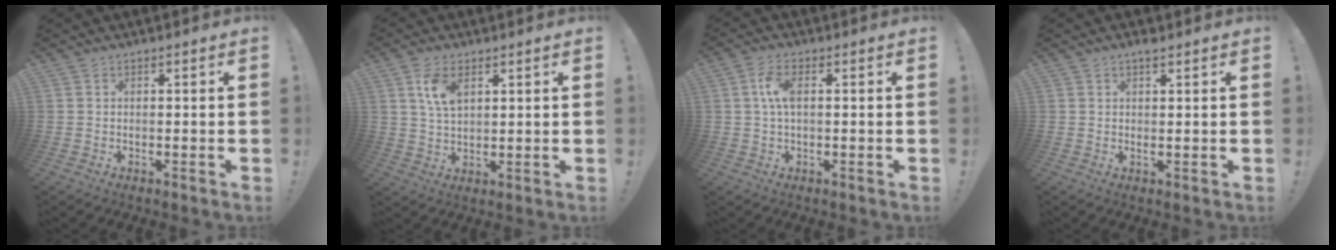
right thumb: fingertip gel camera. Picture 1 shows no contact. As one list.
[{"total": 7.5, "force": [3.4, 4.2, 5.2], "torque": [-0.085, -0.010, 0.062]}, {"total": 5.7, "force": [0.7, 2.7, 5.0], "torque": [-0.095, 0.005, 0.010]}, {"total": 1.8, "force": [1.2, 0.1, 1.3], "torque": [-0.019, -0.004, 0.019]}]